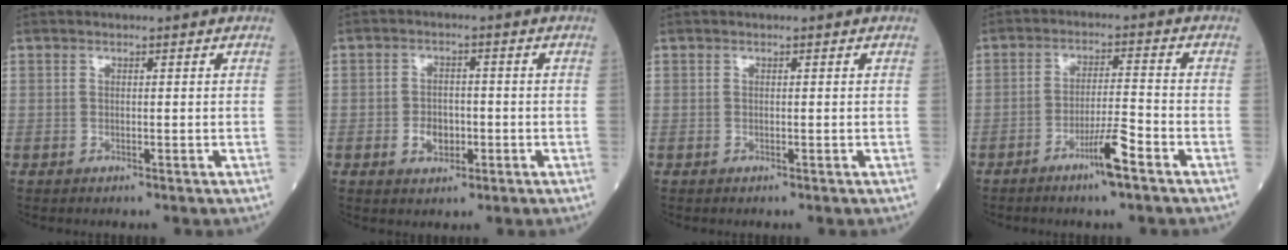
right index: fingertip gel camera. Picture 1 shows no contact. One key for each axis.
{"total": 3.7, "fx": -1.0, "fy": 2.6, "fz": 2.4, "tx": -0.038, "ty": 0.004, "tz": -0.013}
{"total": 0.0}
{"total": 5.8, "fx": -3.5, "fy": -0.1, "fz": 4.6, "tx": -0.081, "ty": -0.005, "tz": -0.065}